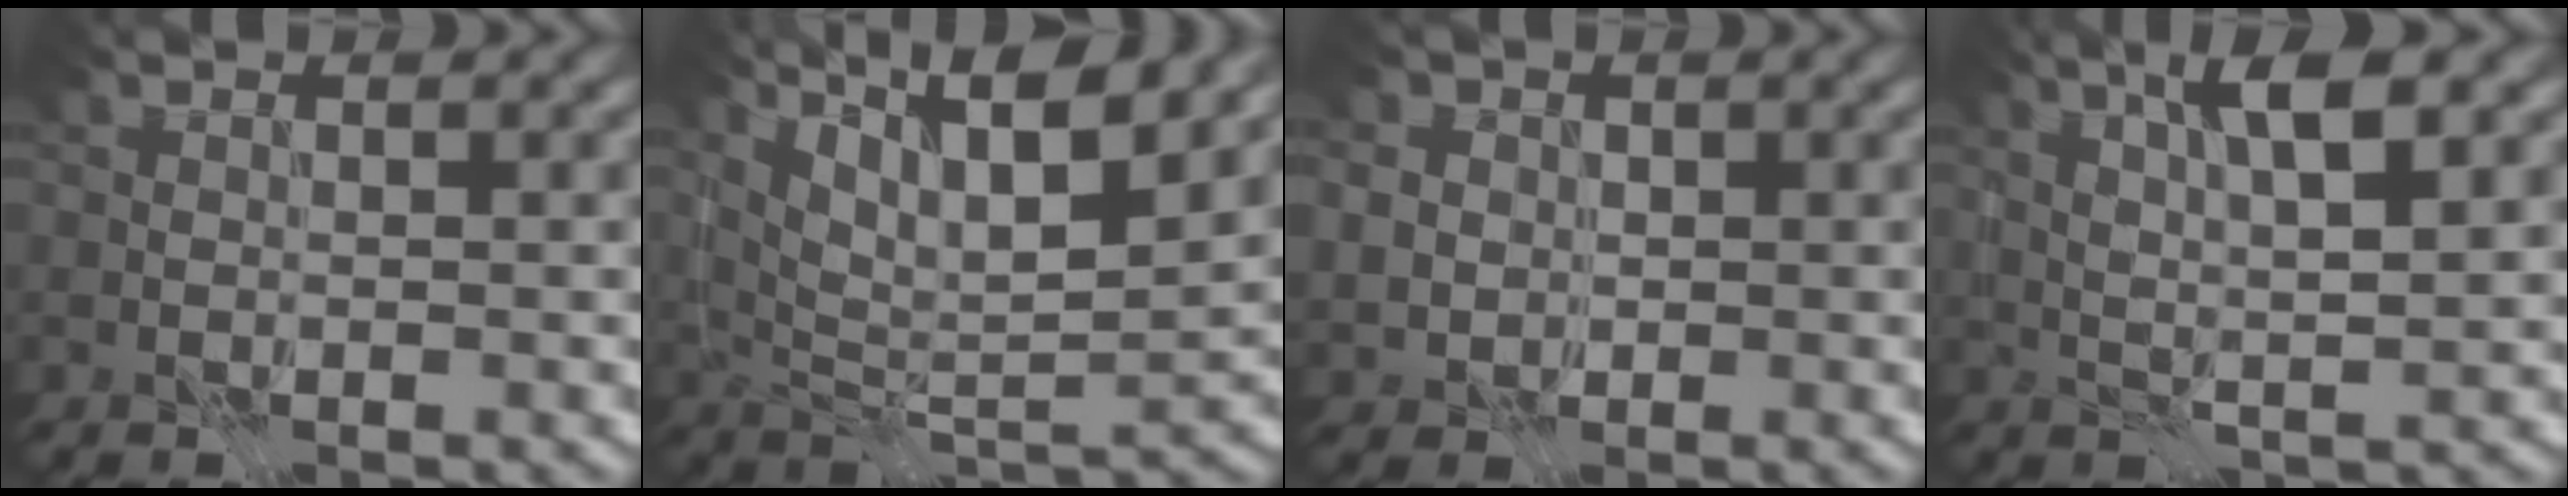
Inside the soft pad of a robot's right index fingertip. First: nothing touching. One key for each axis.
{"total": 12.7, "fx": 7.9, "fy": 3.5, "fz": 9.3, "tx": -0.161, "ty": 0.018, "tz": 0.102}
{"total": 4.1, "fx": 1.1, "fy": 3.7, "fz": 1.3, "tx": -0.026, "ty": 0.012, "tz": 0.007}
{"total": 5.9, "fx": 2.4, "fy": 1.1, "fz": 5.2, "tx": -0.094, "ty": 0.002, "tz": 0.045}